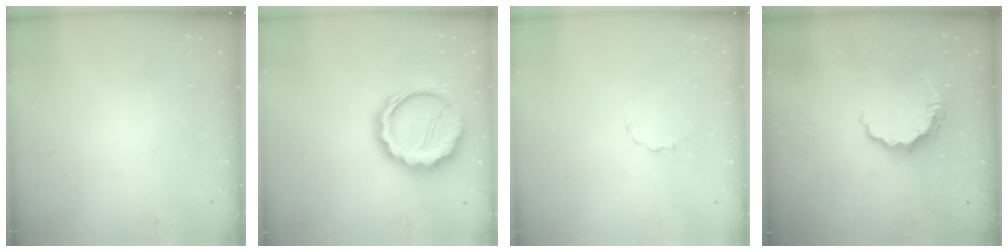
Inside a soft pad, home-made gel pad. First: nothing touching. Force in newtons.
{"total": 16.7, "press": 16.4, "slide": 3.1}
{"total": 2.1, "press": 1.9, "slide": 0.9}
{"total": 6.9, "press": 6.8, "slide": 0.7}